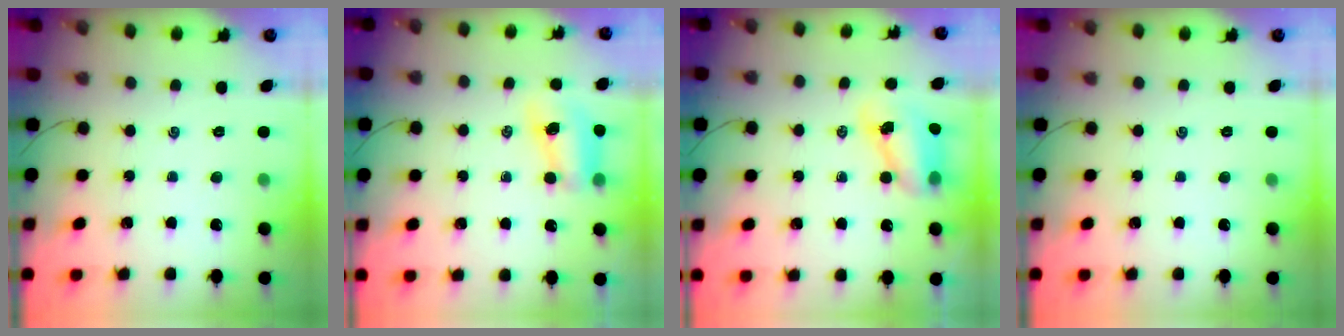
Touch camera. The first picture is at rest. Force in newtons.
{"total": 8.4, "press": 8.3, "slide": 1.1}
{"total": 8.3, "press": 8.1, "slide": 1.7}
{"total": 0.0}